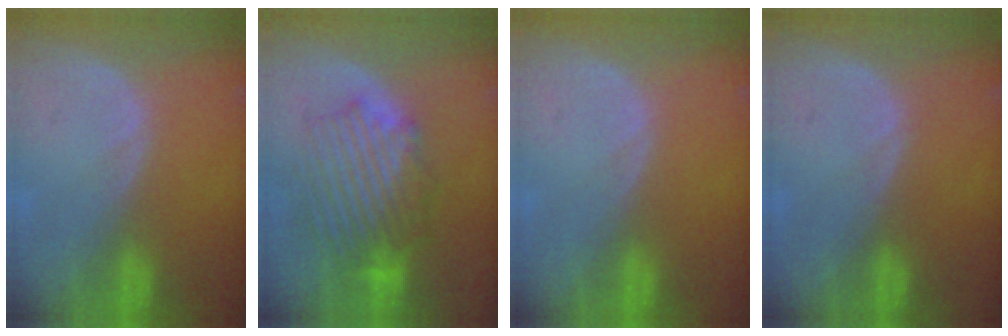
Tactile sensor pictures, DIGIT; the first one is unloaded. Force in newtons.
{"total": 8.8, "press": 8.5, "slide": 2.3}
{"total": 0.0}
{"total": 0.0}